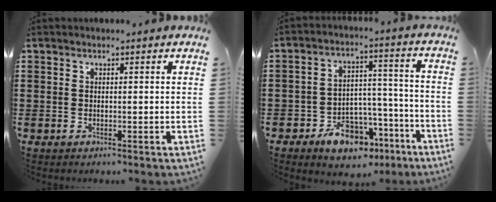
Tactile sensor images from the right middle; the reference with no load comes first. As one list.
[{"total": 8.4, "force": [-6.2, 4.6, 3.3], "torque": [-0.046, 0.041, -0.109]}]